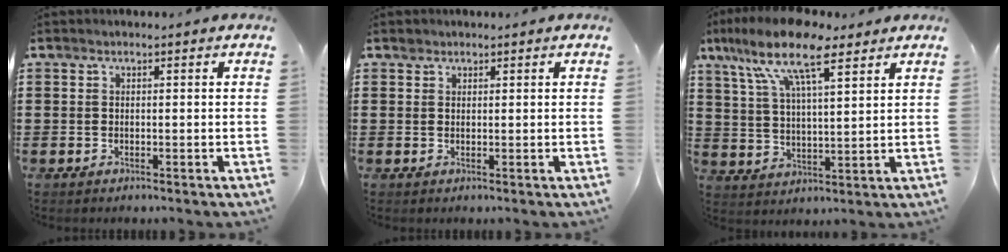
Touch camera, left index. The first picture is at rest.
{"total": 0.9, "force": [0.7, 0.5, 0.0], "torque": [-0.002, 0.002, 0.015]}
{"total": 12.1, "force": [8.3, 3.4, 8.2], "torque": [-0.180, -0.011, 0.148]}